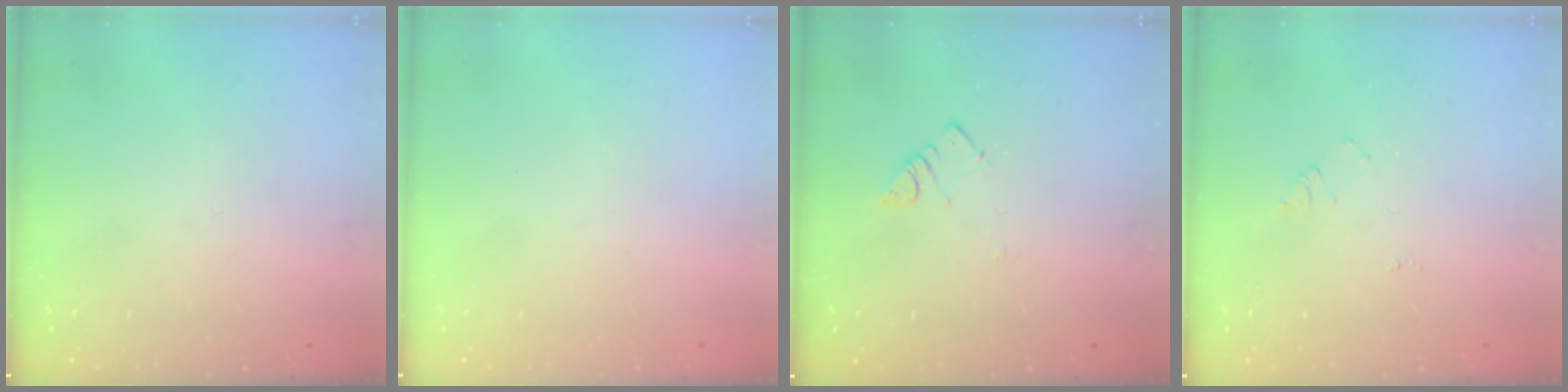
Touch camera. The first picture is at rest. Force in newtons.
{"total": 3.5, "press": 3.4, "slide": 0.4}
{"total": 3.2, "press": 3.2, "slide": 0.3}
{"total": 4.7, "press": 4.7, "slide": 0.6}